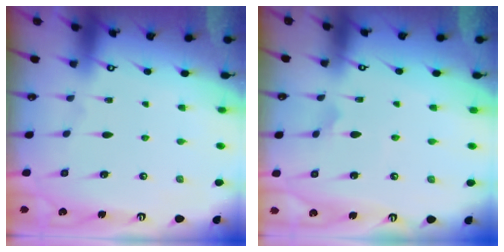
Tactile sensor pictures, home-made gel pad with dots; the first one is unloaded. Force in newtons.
{"total": 2.7, "press": 2.7, "slide": 0.6}